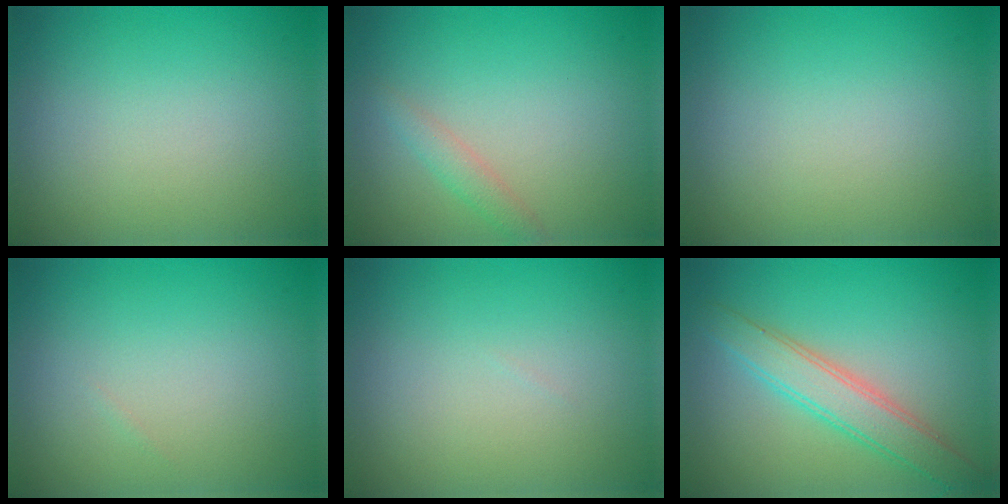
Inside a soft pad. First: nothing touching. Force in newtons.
{"total": 1.4, "press": 1.4, "slide": 0.0}
{"total": 0.0}
{"total": 0.0}
{"total": 0.0}
{"total": 3.8, "press": 3.8, "slide": 0.1}